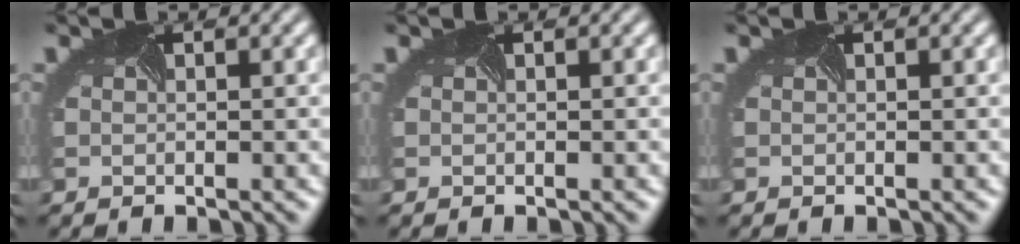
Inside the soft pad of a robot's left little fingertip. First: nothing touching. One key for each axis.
{"total": 0.0}
{"total": 0.0}